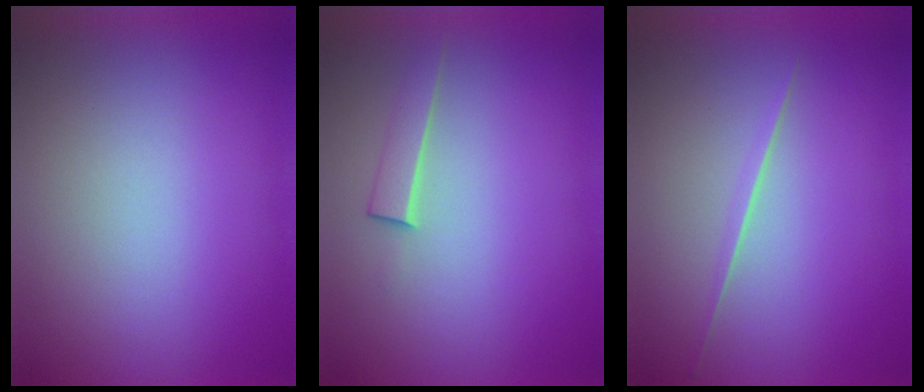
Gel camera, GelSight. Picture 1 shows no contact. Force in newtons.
{"total": 2.0}
{"total": 1.8}